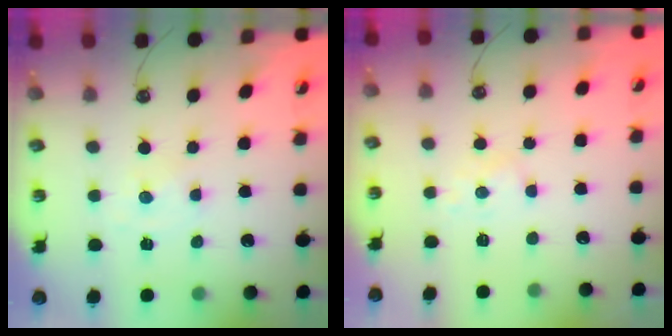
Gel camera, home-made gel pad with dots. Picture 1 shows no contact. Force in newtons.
{"total": 5.5, "press": 5.5, "slide": 0.8}